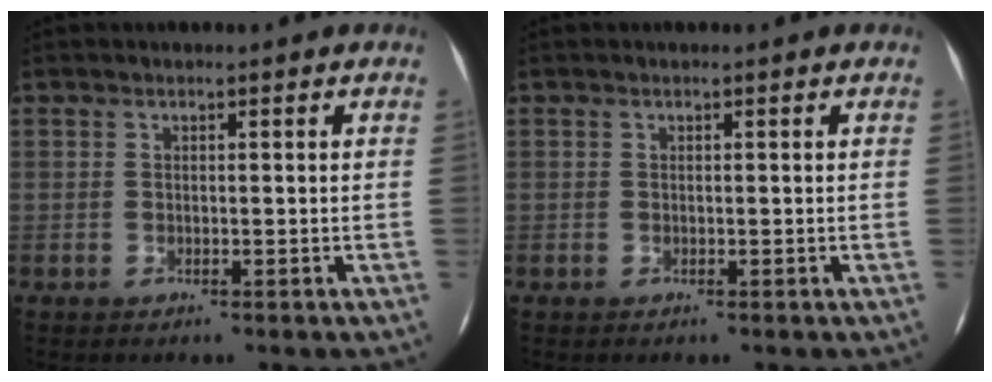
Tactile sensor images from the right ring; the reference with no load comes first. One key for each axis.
{"total": 0.0}